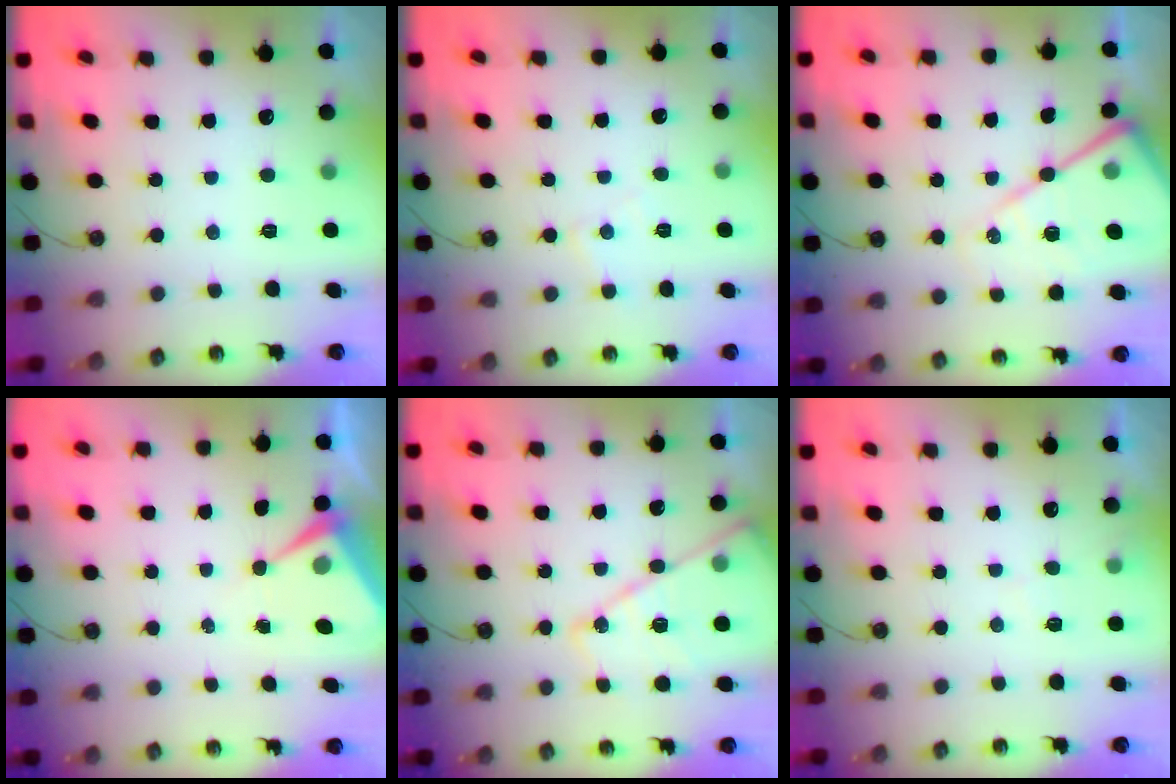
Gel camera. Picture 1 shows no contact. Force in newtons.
{"total": 5.0, "press": 4.9, "slide": 0.7}
{"total": 16.2, "press": 16.2, "slide": 1.8}
{"total": 6.3, "press": 6.3, "slide": 0.6}
{"total": 16.2, "press": 16.2, "slide": 1.2}
{"total": 4.5, "press": 4.4, "slide": 0.8}